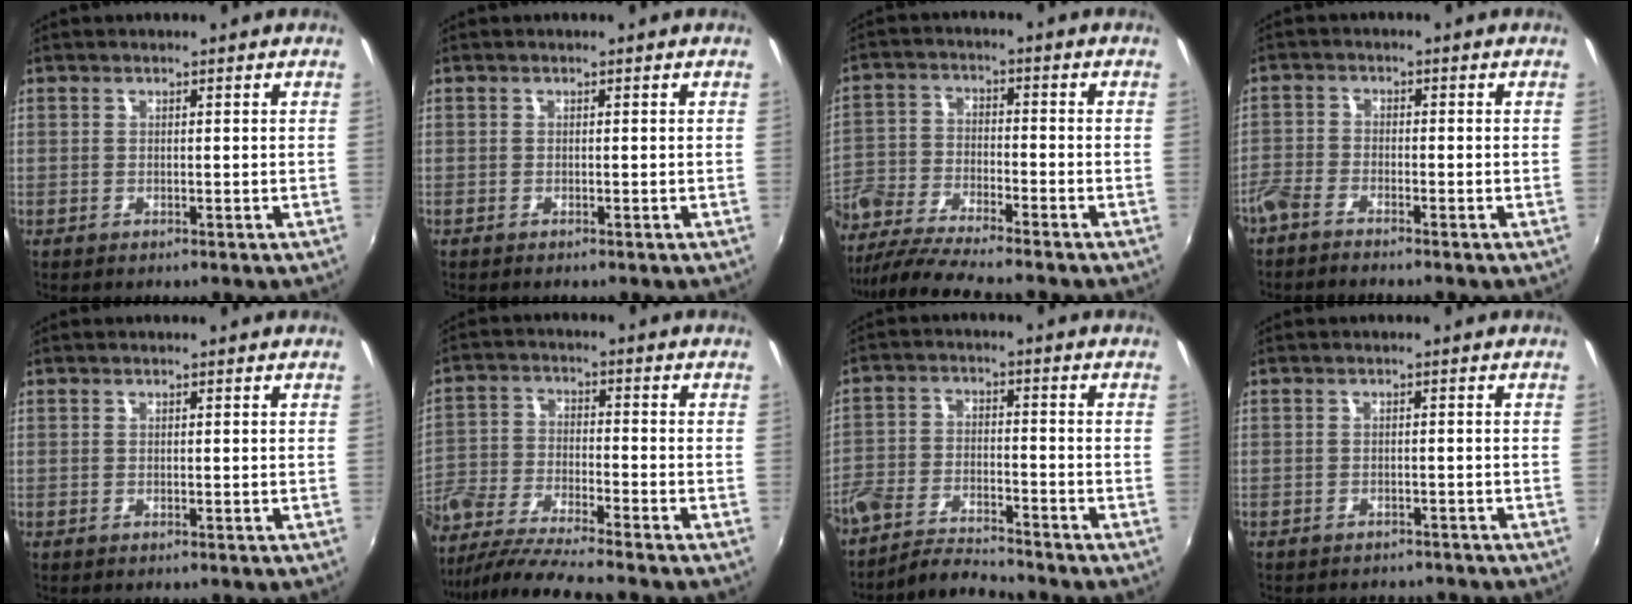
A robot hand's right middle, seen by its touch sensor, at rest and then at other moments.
{"total": 0.0}
{"total": 12.4, "force": [-10.4, 2.2, 6.3], "torque": [-0.142, -0.022, -0.202]}
{"total": 3.6, "force": [-3.2, 1.2, 1.3], "torque": [-0.042, -0.004, -0.069]}
{"total": 0.0}
{"total": 13.3, "force": [-11.1, 1.1, 7.3], "torque": [-0.153, -0.035, -0.214]}
{"total": 7.8, "force": [-7.2, 1.6, 2.6], "torque": [-0.068, -0.002, -0.141]}
{"total": 5.2, "force": [-4.7, 1.8, 1.3], "torque": [-0.035, -0.013, -0.065]}